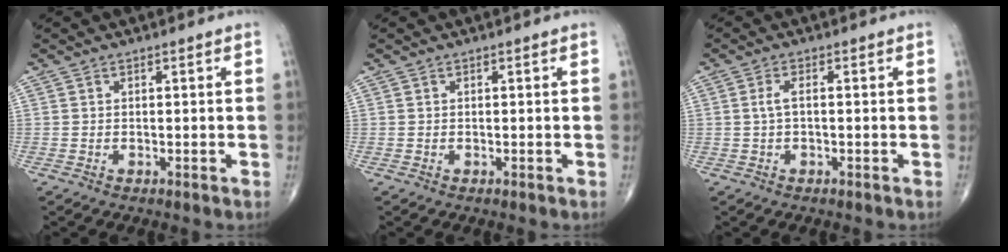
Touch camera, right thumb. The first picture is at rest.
{"total": 0.0}
{"total": 2.1, "force": [0.0, 0.7, 2.0], "torque": [-0.046, 0.006, -0.001]}